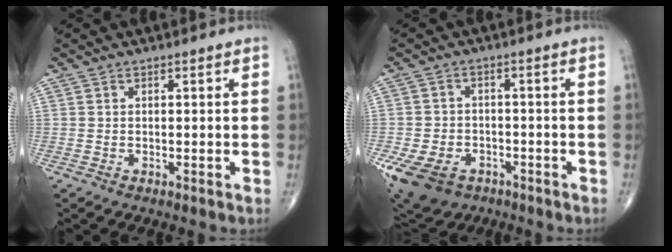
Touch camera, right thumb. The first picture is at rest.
{"total": 12.7, "force": [-5.7, 9.3, 6.6], "torque": [-0.140, 0.016, -0.085]}